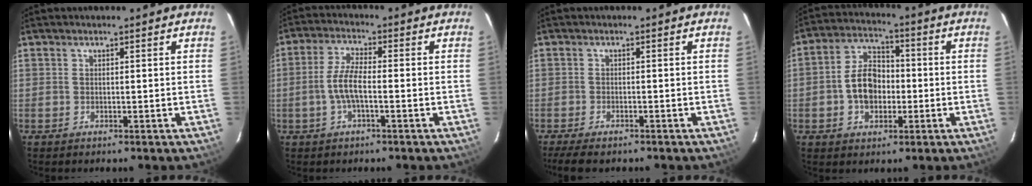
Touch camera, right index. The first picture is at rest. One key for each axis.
{"total": 5.7, "fx": -1.5, "fy": 1.5, "fz": 5.3, "tx": -0.112, "ty": 0.004, "tz": -0.029}
{"total": 6.1, "fx": -5.0, "fy": 1.7, "fz": 3.2, "tx": -0.082, "ty": -0.022, "tz": -0.086}
{"total": 11.8, "fx": -1.0, "fy": 7.8, "fz": 8.8, "tx": -0.168, "ty": 0.023, "tz": -0.010}